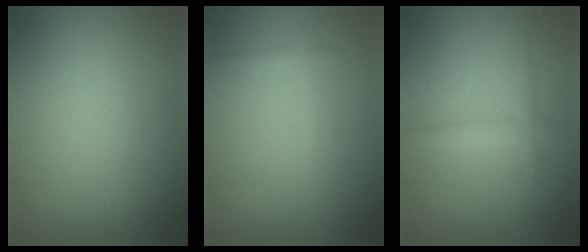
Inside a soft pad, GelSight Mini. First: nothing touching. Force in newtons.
{"total": 0.8, "press": 0.8, "slide": 0.0}
{"total": 1.3, "press": 1.3, "slide": 0.1}